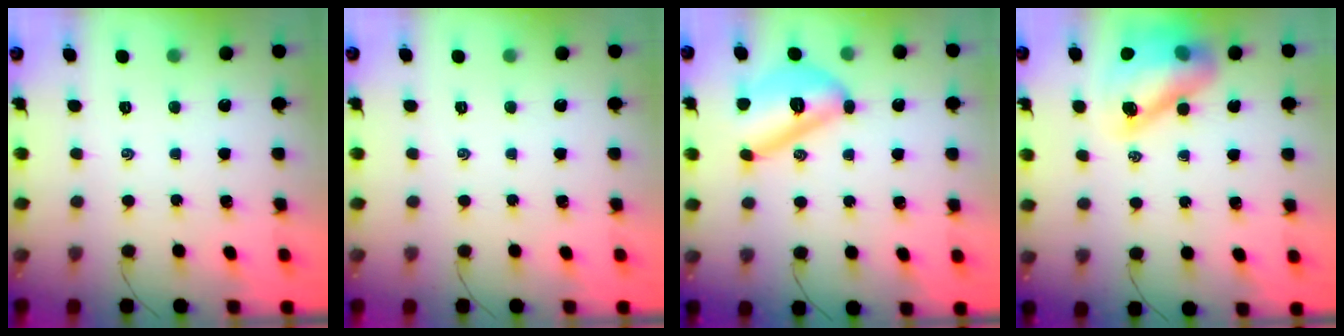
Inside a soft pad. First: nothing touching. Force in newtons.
{"total": 0.0}
{"total": 13.4, "press": 13.4, "slide": 1.2}
{"total": 14.3, "press": 13.8, "slide": 3.7}